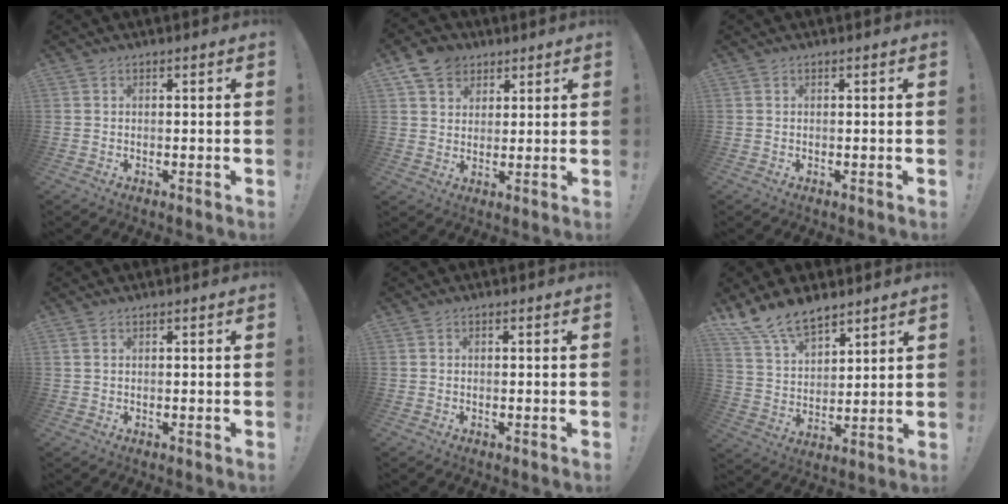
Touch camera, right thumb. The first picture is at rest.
{"total": 8.5, "force": [5.0, 6.3, 2.6], "torque": [-0.046, -0.022, 0.101]}
{"total": 0.0}
{"total": 0.9, "force": [0.6, 0.4, 0.5], "torque": [-0.017, 0.002, 0.013]}
{"total": 0.0}
{"total": 12.9, "force": [10.4, 5.9, 4.9], "torque": [-0.107, -0.063, 0.200]}